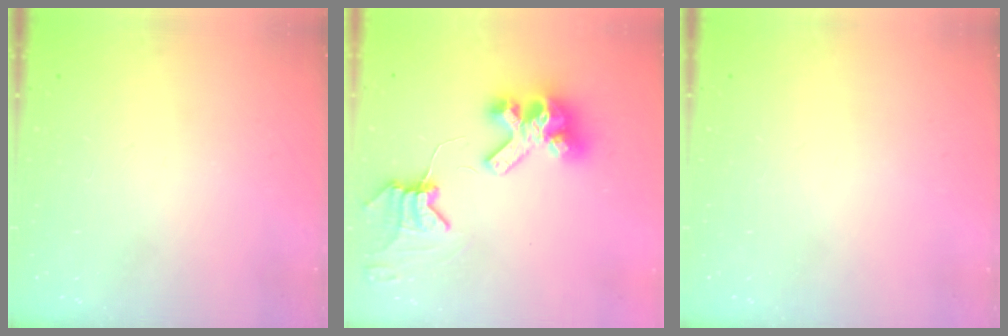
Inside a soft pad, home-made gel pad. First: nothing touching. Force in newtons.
{"total": 10.6, "press": 10.5, "slide": 1.4}
{"total": 0.0}